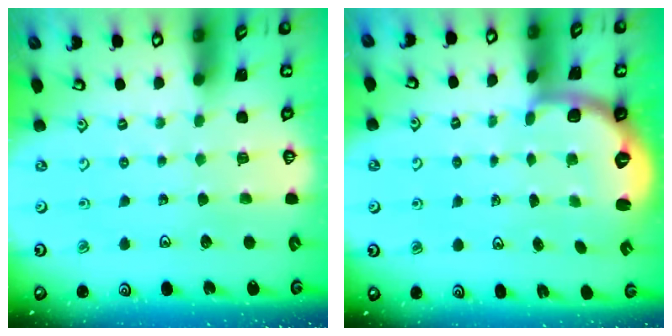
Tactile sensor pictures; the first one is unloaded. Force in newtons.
{"total": 2.7, "press": 1.6, "slide": 2.1}